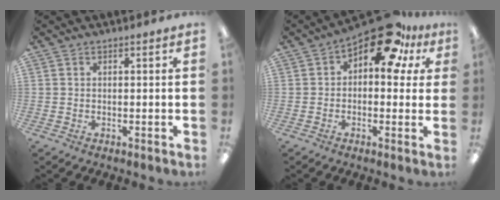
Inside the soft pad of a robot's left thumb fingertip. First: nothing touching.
{"total": 16.1, "force": [8.6, 7.6, 11.3], "torque": [-0.155, -0.048, 0.143]}